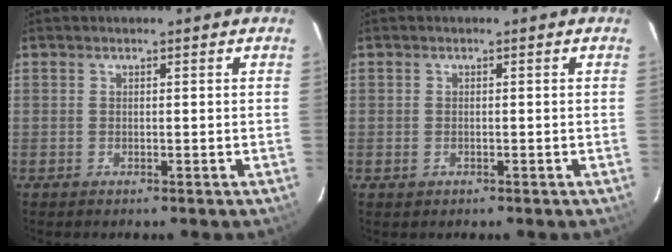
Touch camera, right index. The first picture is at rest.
{"total": 0.9, "force": [-0.4, 0.8, 0.3], "torque": [-0.005, -0.001, -0.006]}